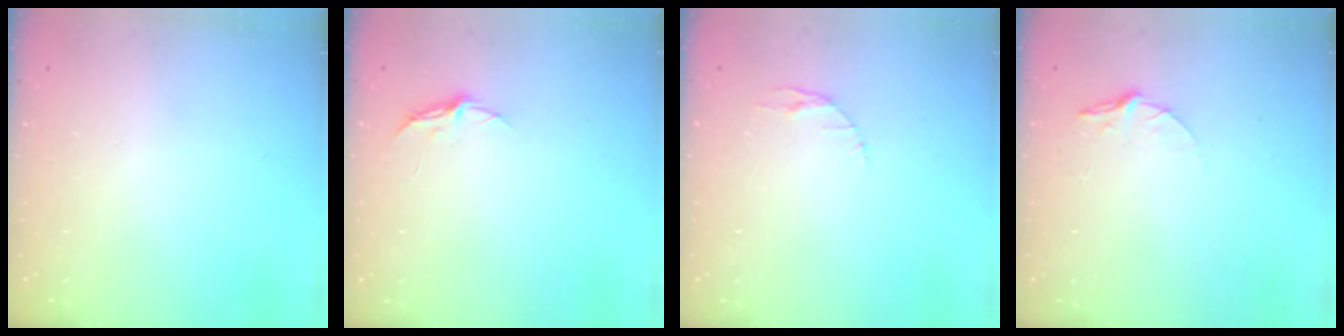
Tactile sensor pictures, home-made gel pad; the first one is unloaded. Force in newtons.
{"total": 3.8, "press": 3.8, "slide": 0.3}
{"total": 2.9, "press": 2.9, "slide": 0.4}
{"total": 4.6, "press": 4.6, "slide": 0.4}